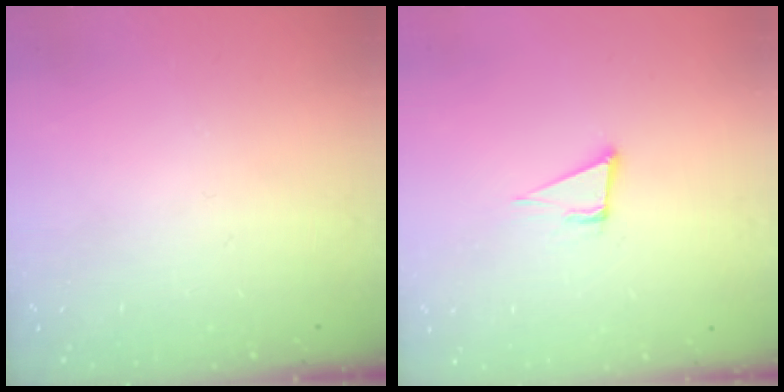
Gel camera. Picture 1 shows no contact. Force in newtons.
{"total": 5.4, "press": 4.4, "slide": 3.1}